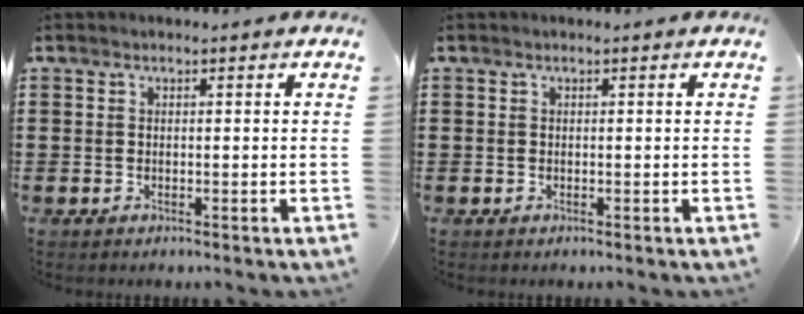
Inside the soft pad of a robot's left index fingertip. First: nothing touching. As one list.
[{"total": 0.0}]